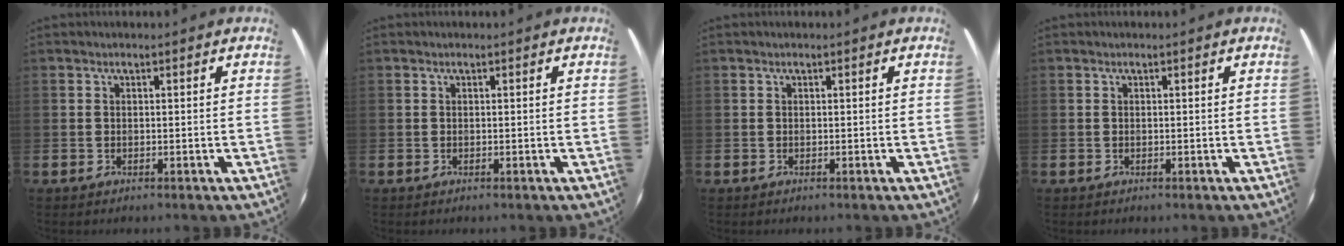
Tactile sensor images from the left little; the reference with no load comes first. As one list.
[{"total": 0.0}, {"total": 0.0}, {"total": 0.0}]